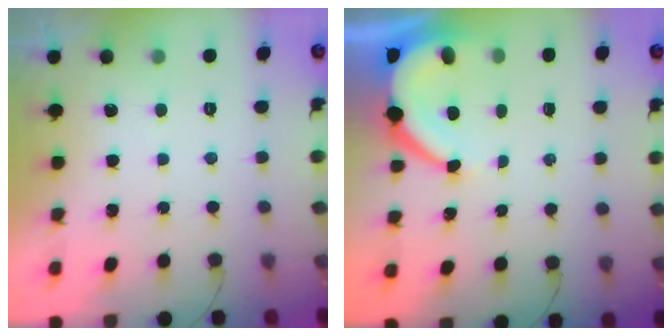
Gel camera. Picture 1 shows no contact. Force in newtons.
{"total": 5.6, "press": 5.6, "slide": 0.5}